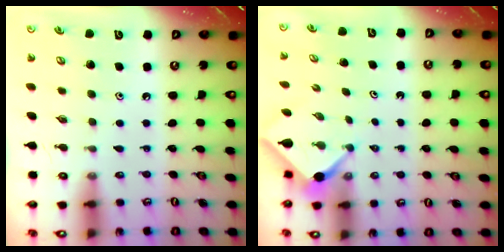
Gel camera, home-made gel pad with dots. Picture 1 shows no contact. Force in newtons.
{"total": 2.5, "press": 2.5, "slide": 0.3}